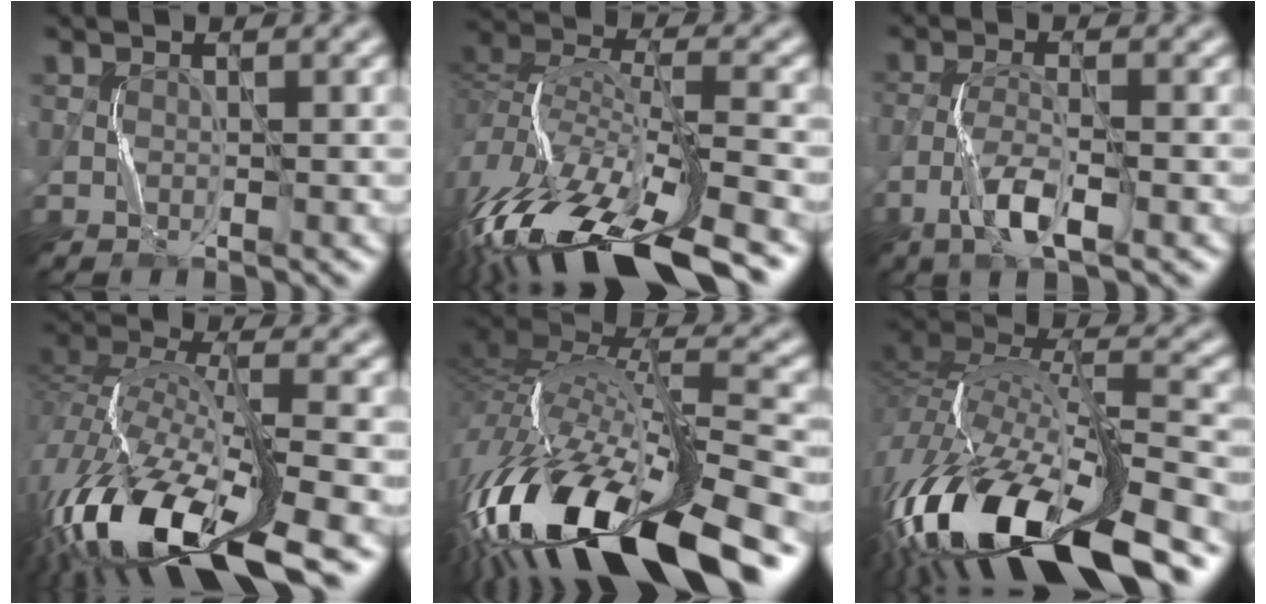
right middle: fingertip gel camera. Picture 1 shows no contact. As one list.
[{"total": 15.7, "force": [-10.8, 4.9, 10.4], "torque": [-0.231, 0.005, -0.184]}, {"total": 3.9, "force": [-2.0, 0.9, 3.2], "torque": [-0.069, 0.003, -0.044]}, {"total": 16.6, "force": [-9.5, 6.2, 12.1], "torque": [-0.265, -0.011, -0.169]}, {"total": 17.9, "force": [-7.8, 6.1, 15.0], "torque": [-0.291, -0.001, -0.131]}, {"total": 18.0, "force": [-9.3, 6.3, 14.0], "torque": [-0.288, -0.010, -0.153]}]